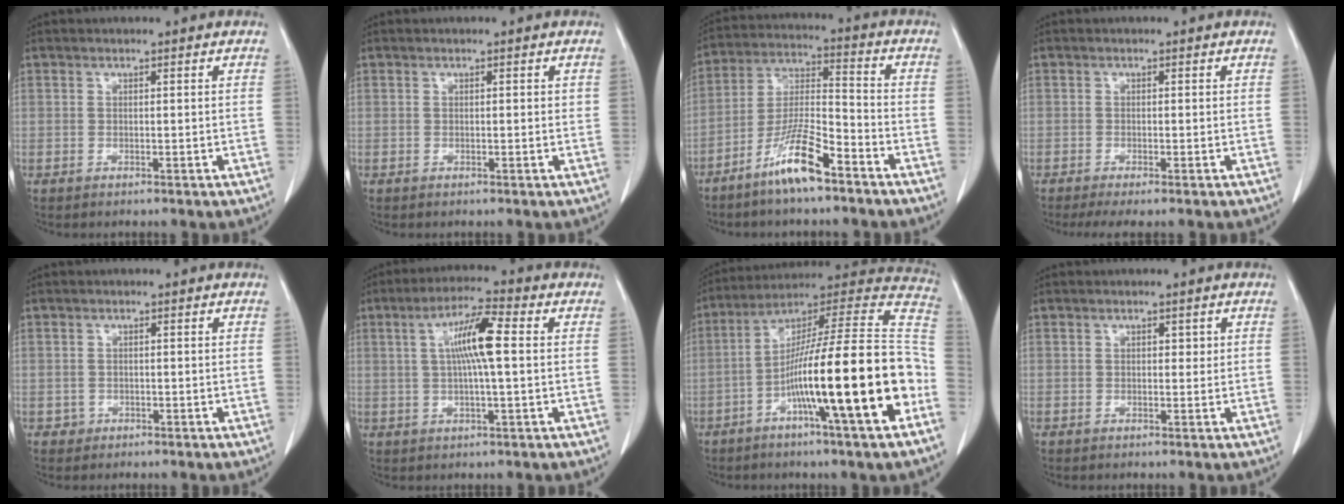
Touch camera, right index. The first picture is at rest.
{"total": 0.7, "force": [0.2, 0.3, 0.6], "torque": [-0.011, 0.002, 0.003]}
{"total": 11.2, "force": [-7.4, 1.4, 8.3], "torque": [-0.169, -0.014, -0.143]}
{"total": 3.6, "force": [-2.7, 0.1, 2.3], "torque": [-0.037, -0.010, -0.043]}
{"total": 1.2, "force": [-0.5, 1.1, -0.1], "torque": [0.000, 0.006, -0.007]}
{"total": 8.1, "force": [1.2, 0.6, 8.0], "torque": [-0.150, 0.010, 0.016]}
{"total": 23.9, "force": [-7.6, 0.1, 22.7], "torque": [-0.308, 0.001, -0.132]}
{"total": 1.1, "force": [0.3, 0.7, 0.9], "torque": [-0.008, 0.001, 0.004]}